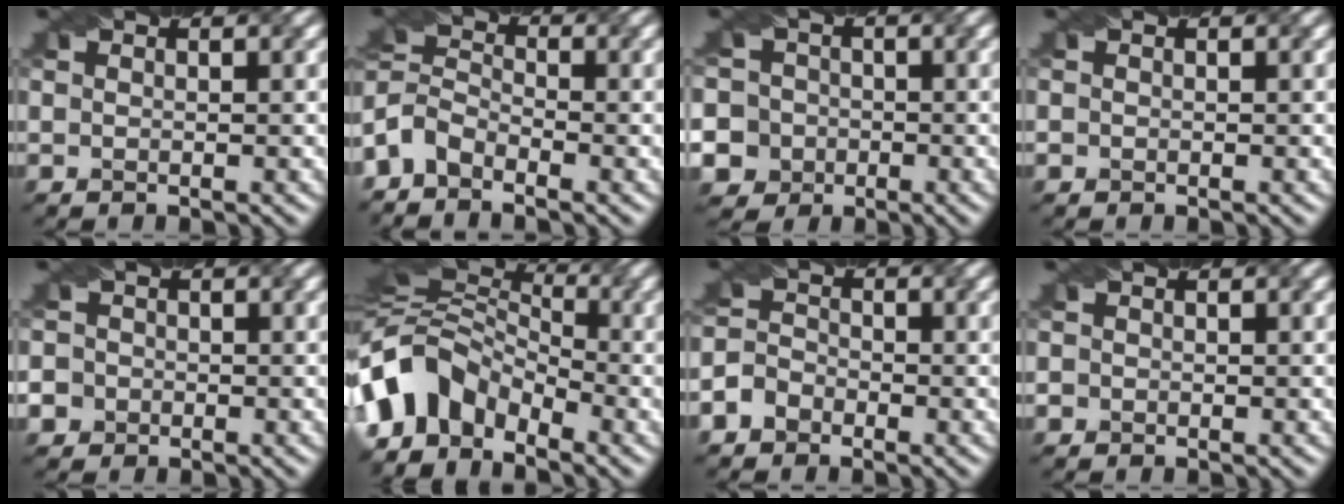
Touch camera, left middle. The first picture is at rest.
{"total": 3.6, "force": [-3.2, 1.3, 1.0], "torque": [-0.022, 0.010, -0.074]}
{"total": 9.1, "force": [-2.5, 8.5, 2.2], "torque": [-0.052, 0.016, -0.065]}
{"total": 0.7, "force": [0.0, 0.7, 0.2], "torque": [-0.004, 0.009, -0.004]}
{"total": 5.2, "force": [-1.5, 4.8, 1.4], "torque": [-0.033, 0.025, -0.052]}
{"total": 7.5, "force": [-4.5, 4.4, 4.0], "torque": [-0.070, 0.015, -0.096]}
{"total": 3.3, "force": [-2.2, 2.2, 0.8], "torque": [0.001, 0.011, -0.045]}
{"total": 1.4, "force": [-0.1, 1.3, 0.5], "torque": [-0.001, 0.017, -0.013]}